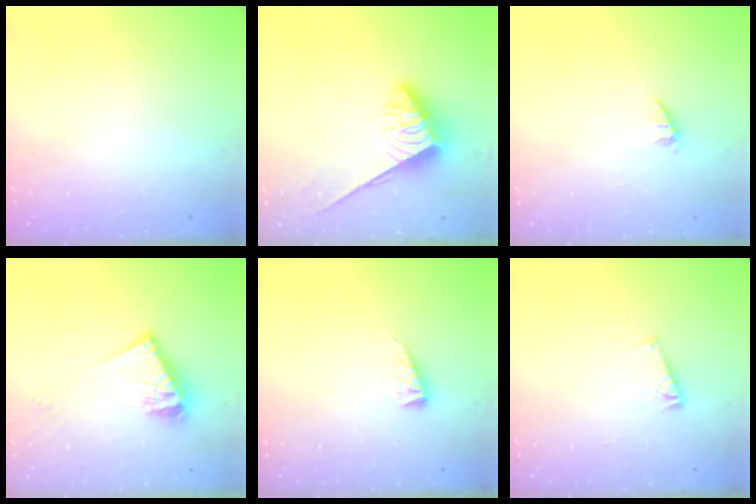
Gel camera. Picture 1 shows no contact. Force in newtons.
{"total": 3.8, "press": 3.8, "slide": 0.6}
{"total": 2.1, "press": 2.1, "slide": 0.3}
{"total": 12.0, "press": 11.9, "slide": 1.1}
{"total": 5.0, "press": 5.0, "slide": 0.4}
{"total": 4.1, "press": 4.1, "slide": 0.2}